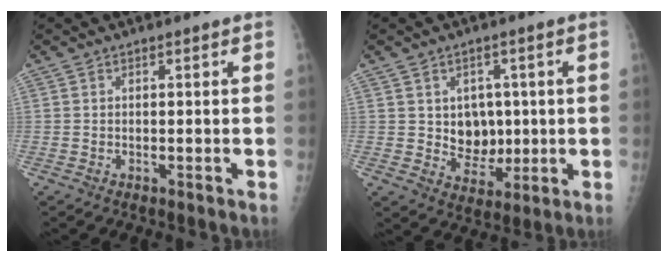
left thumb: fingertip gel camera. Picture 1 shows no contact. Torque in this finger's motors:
{"motor_torque": [0.01, 0.01, 0.33, -0.07, 0.01]}